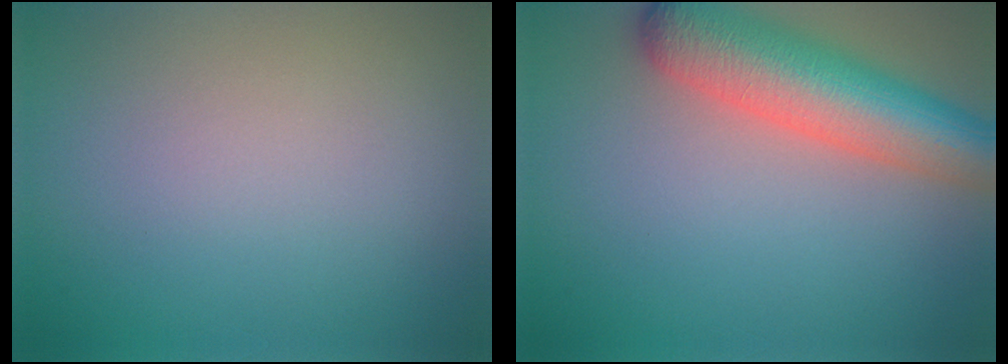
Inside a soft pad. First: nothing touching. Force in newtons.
{"total": 8.4, "press": 8.4, "slide": 0.4}